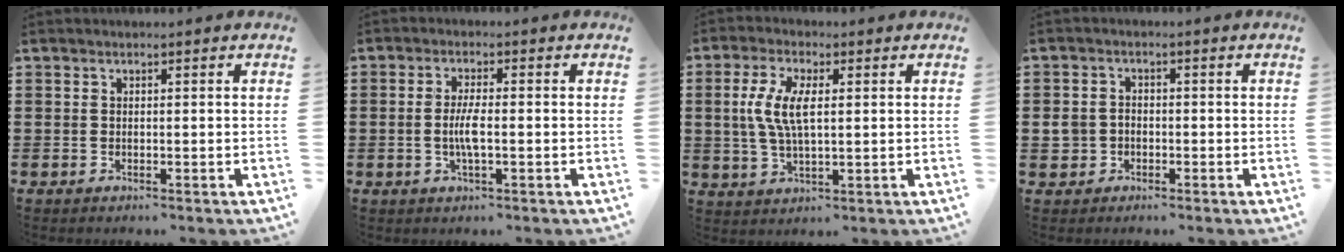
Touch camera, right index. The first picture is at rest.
{"total": 4.0, "force": [-0.6, 0.9, 3.9], "torque": [-0.091, -0.008, -0.019]}
{"total": 6.9, "force": [1.1, 2.8, 6.2], "torque": [-0.145, 0.002, 0.011]}
{"total": 2.7, "force": [-0.9, 2.3, 0.9], "torque": [-0.032, -0.001, -0.021]}